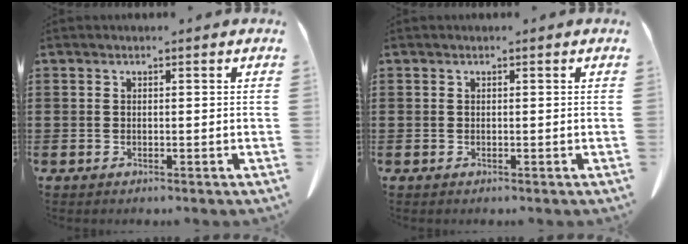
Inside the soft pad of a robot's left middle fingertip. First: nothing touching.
{"total": 0.0}